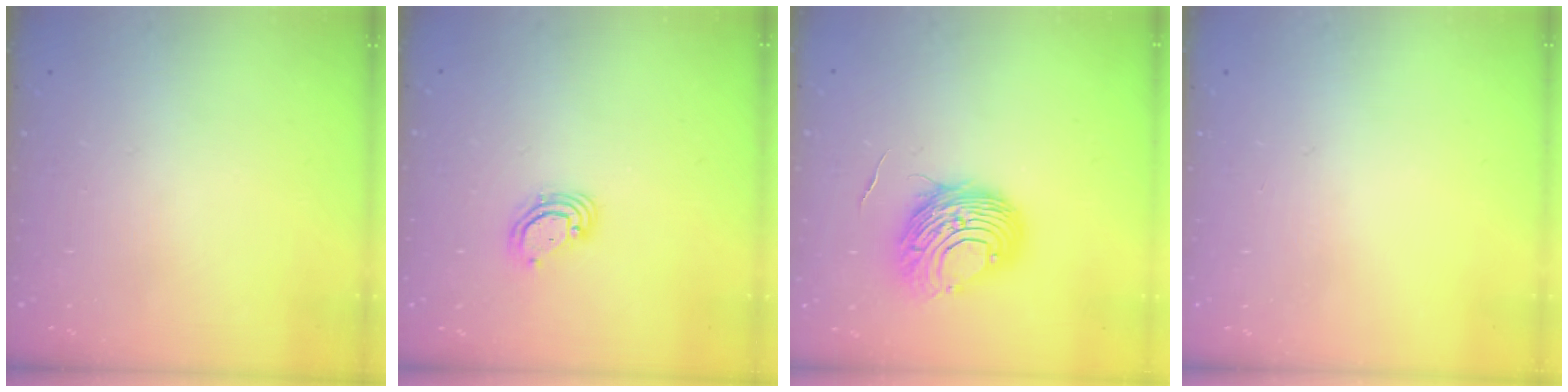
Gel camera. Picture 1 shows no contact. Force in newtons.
{"total": 4.1, "press": 4.1, "slide": 0.3}
{"total": 9.5, "press": 9.5, "slide": 1.0}
{"total": 0.0}